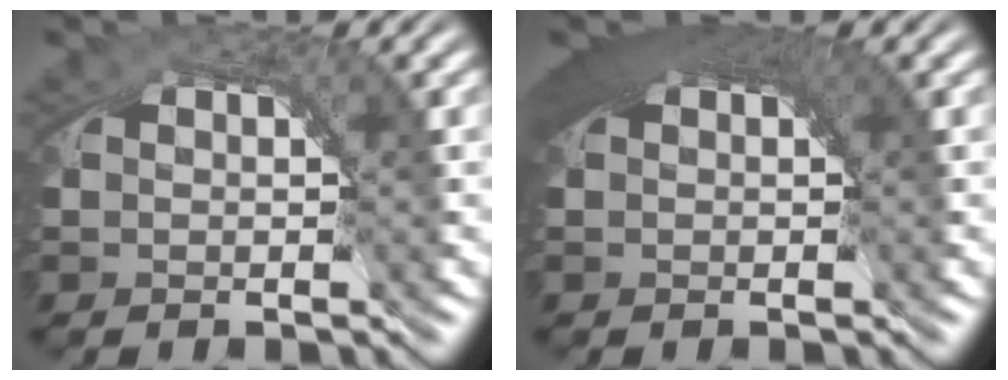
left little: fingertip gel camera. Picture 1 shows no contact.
{"total": 3.9, "force": [1.2, 1.3, 3.4], "torque": [-0.040, 0.008, 0.015]}